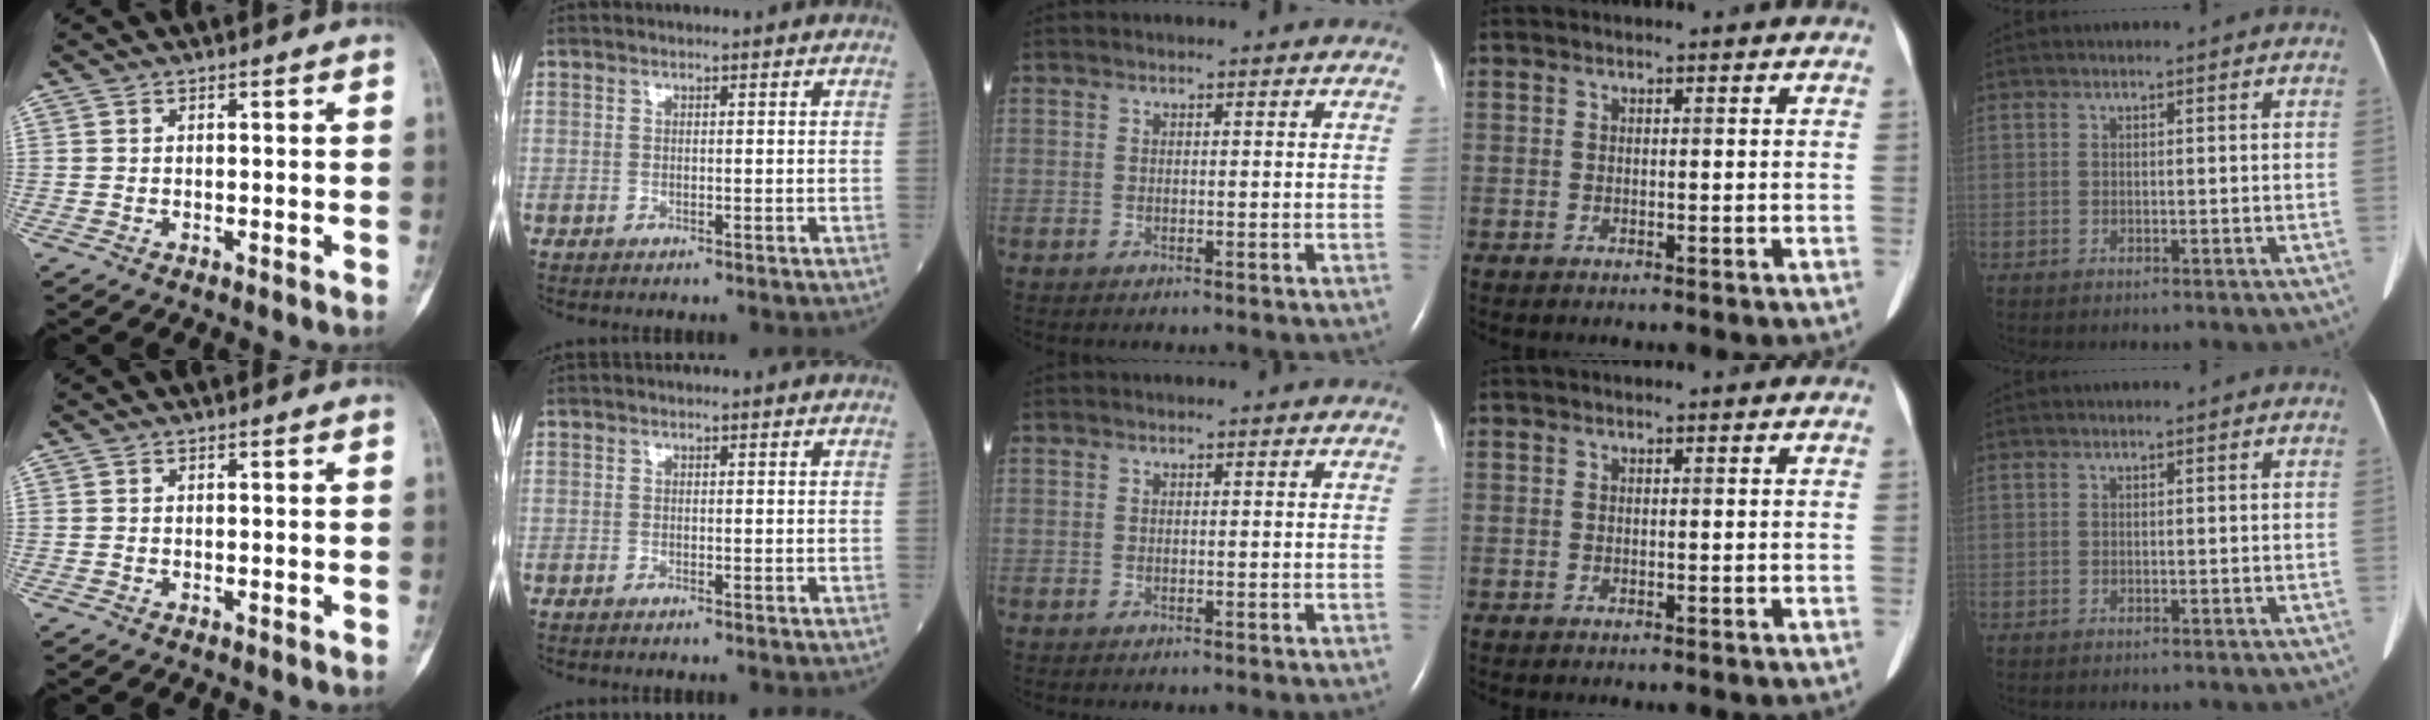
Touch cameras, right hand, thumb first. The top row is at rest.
{}